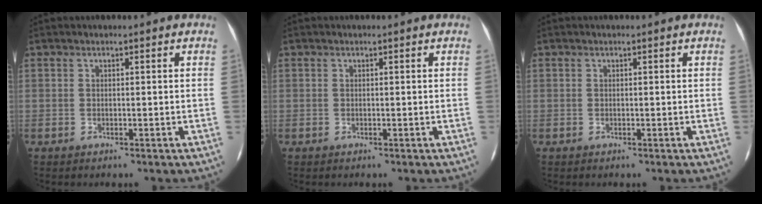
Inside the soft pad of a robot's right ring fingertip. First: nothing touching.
{"total": 0.0}
{"total": 0.0}